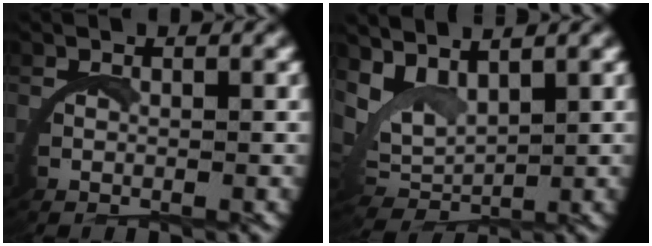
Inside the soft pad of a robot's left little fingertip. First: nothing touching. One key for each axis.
{"total": 5.2, "fx": 2.7, "fy": 3.5, "fz": 2.8, "tx": -0.091, "ty": -0.013, "tz": 0.053}